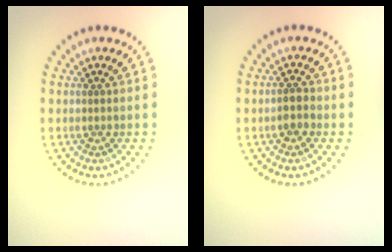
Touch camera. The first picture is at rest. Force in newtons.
{"total": 1.7, "press": 1.6, "slide": 0.6}